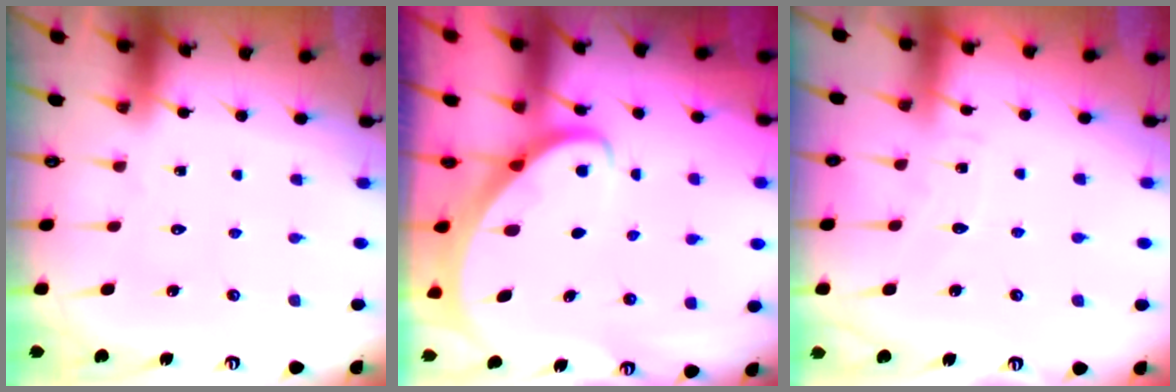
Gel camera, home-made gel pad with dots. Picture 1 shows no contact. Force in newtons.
{"total": 2.6, "press": 2.6, "slide": 0.3}
{"total": 4.8, "press": 4.7, "slide": 0.5}